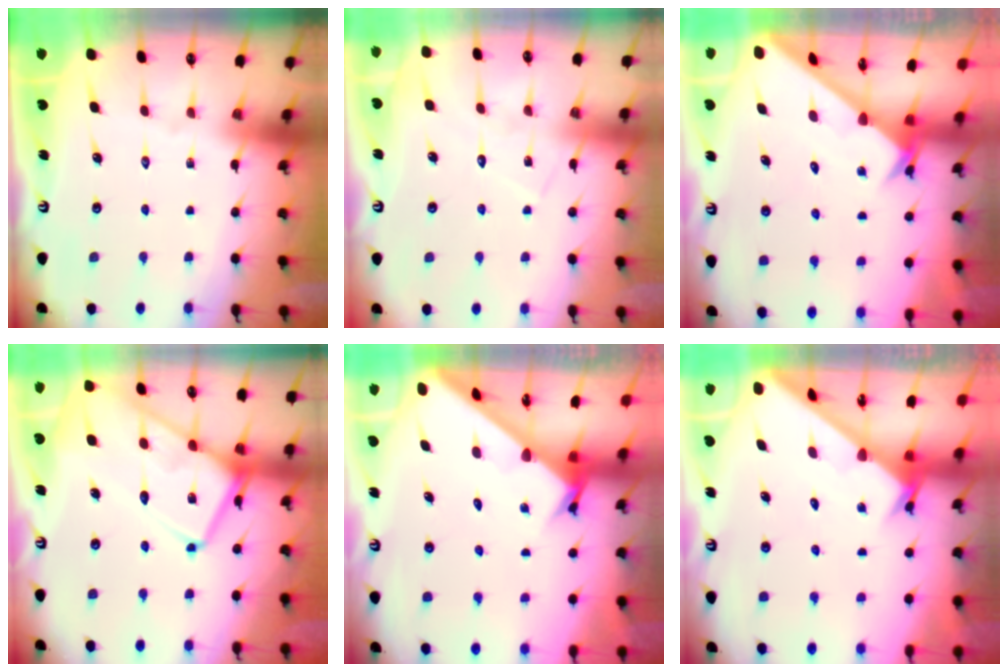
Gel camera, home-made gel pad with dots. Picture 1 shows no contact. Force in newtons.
{"total": 7.2, "press": 7.2, "slide": 0.5}
{"total": 2.4, "press": 2.4, "slide": 0.2}
{"total": 16.5, "press": 16.5, "slide": 1.5}
{"total": 2.7, "press": 2.7, "slide": 0.2}
{"total": 2.5, "press": 2.5, "slide": 0.2}